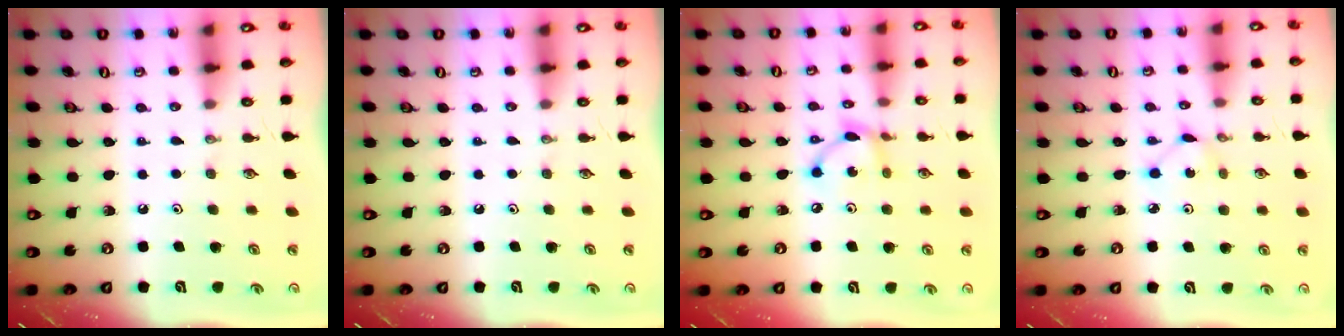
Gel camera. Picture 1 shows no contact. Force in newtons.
{"total": 0.0}
{"total": 7.6, "press": 7.6, "slide": 0.3}
{"total": 2.2, "press": 2.2, "slide": 0.3}